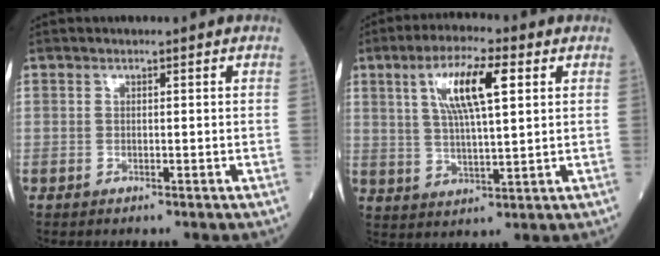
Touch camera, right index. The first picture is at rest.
{"total": 10.1, "force": [3.6, 1.9, 9.3], "torque": [-0.175, 0.013, 0.067]}